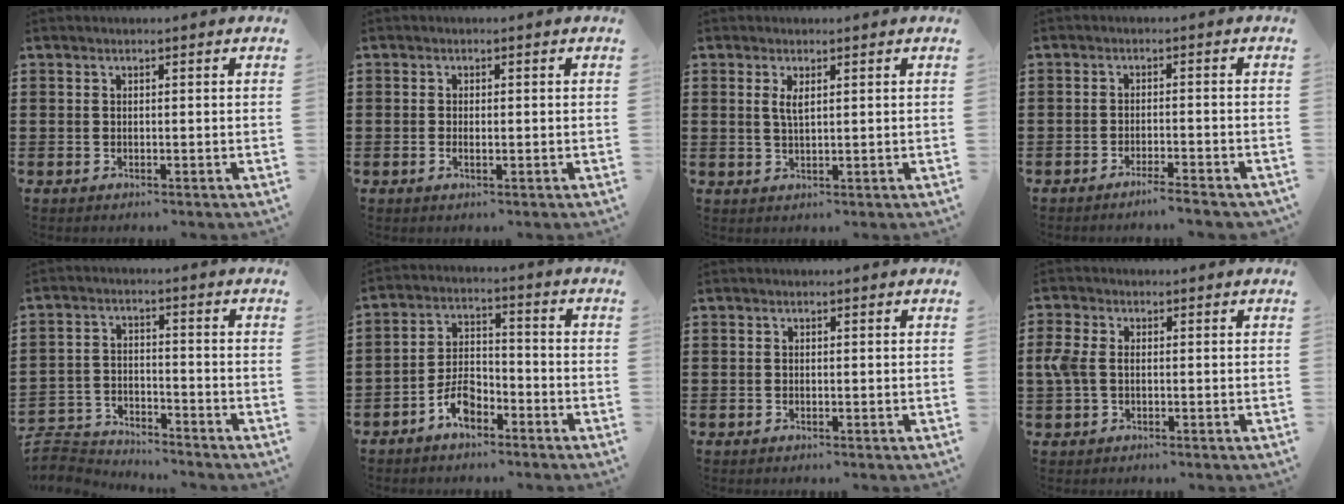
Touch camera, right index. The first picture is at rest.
{"total": 1.3, "force": [-0.1, 0.6, 1.1], "torque": [-0.021, 0.002, -0.003]}
{"total": 2.1, "force": [0.8, 0.6, 1.9], "torque": [-0.039, 0.003, 0.013]}
{"total": 2.8, "force": [-2.4, -0.3, 1.2], "torque": [-0.021, -0.003, -0.046]}
{"total": 4.4, "force": [-4.4, 0.7, 0.0], "torque": [-0.021, 0.000, -0.096]}
{"total": 5.9, "force": [-3.7, 2.9, 3.5], "torque": [-0.079, 0.008, -0.074]}
{"total": 0.0}
{"total": 3.5, "force": [0.0, 2.2, 2.7], "torque": [-0.085, -0.004, -0.010]}